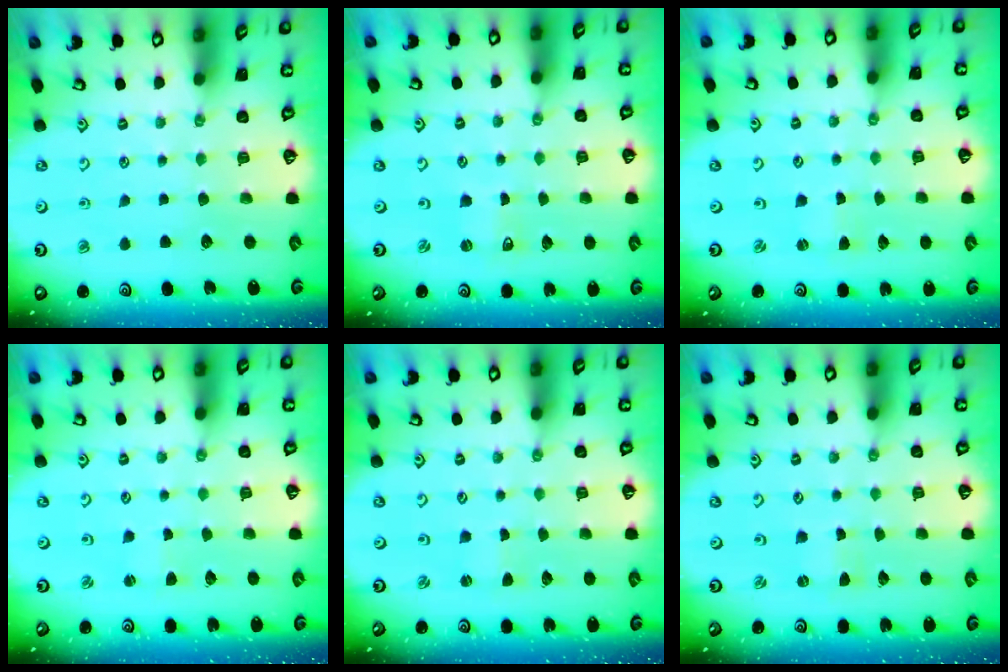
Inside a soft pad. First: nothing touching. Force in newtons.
{"total": 0.7, "press": 0.7, "slide": 0.0}
{"total": 1.3, "press": 1.2, "slide": 0.2}
{"total": 1.6, "press": 1.6, "slide": 0.1}
{"total": 0.0}
{"total": 0.0}